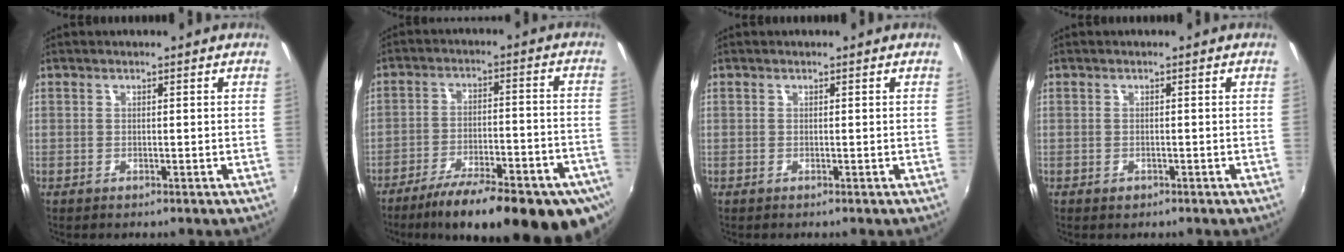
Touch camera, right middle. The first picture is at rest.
{"total": 24.2, "force": [-17.1, 6.2, 16.0], "torque": [-0.258, -0.050, -0.230]}
{"total": 0.0}
{"total": 1.0, "force": [-0.6, 0.7, 0.4], "torque": [-0.007, -0.002, -0.007]}